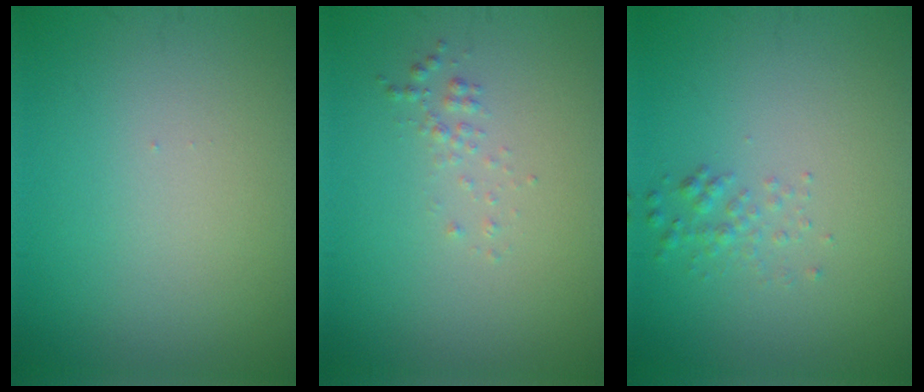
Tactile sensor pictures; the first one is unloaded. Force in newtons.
{"total": 0.9, "press": 0.9, "slide": 0.0}
{"total": 1.1, "press": 1.1, "slide": 0.0}